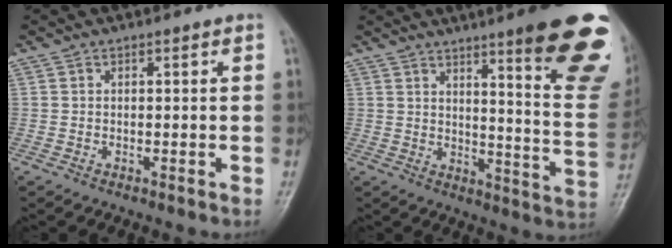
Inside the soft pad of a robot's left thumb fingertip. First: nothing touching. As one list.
[{"total": 21.7, "force": [12.9, 3.3, 17.2], "torque": [-0.188, -0.073, 0.166]}]